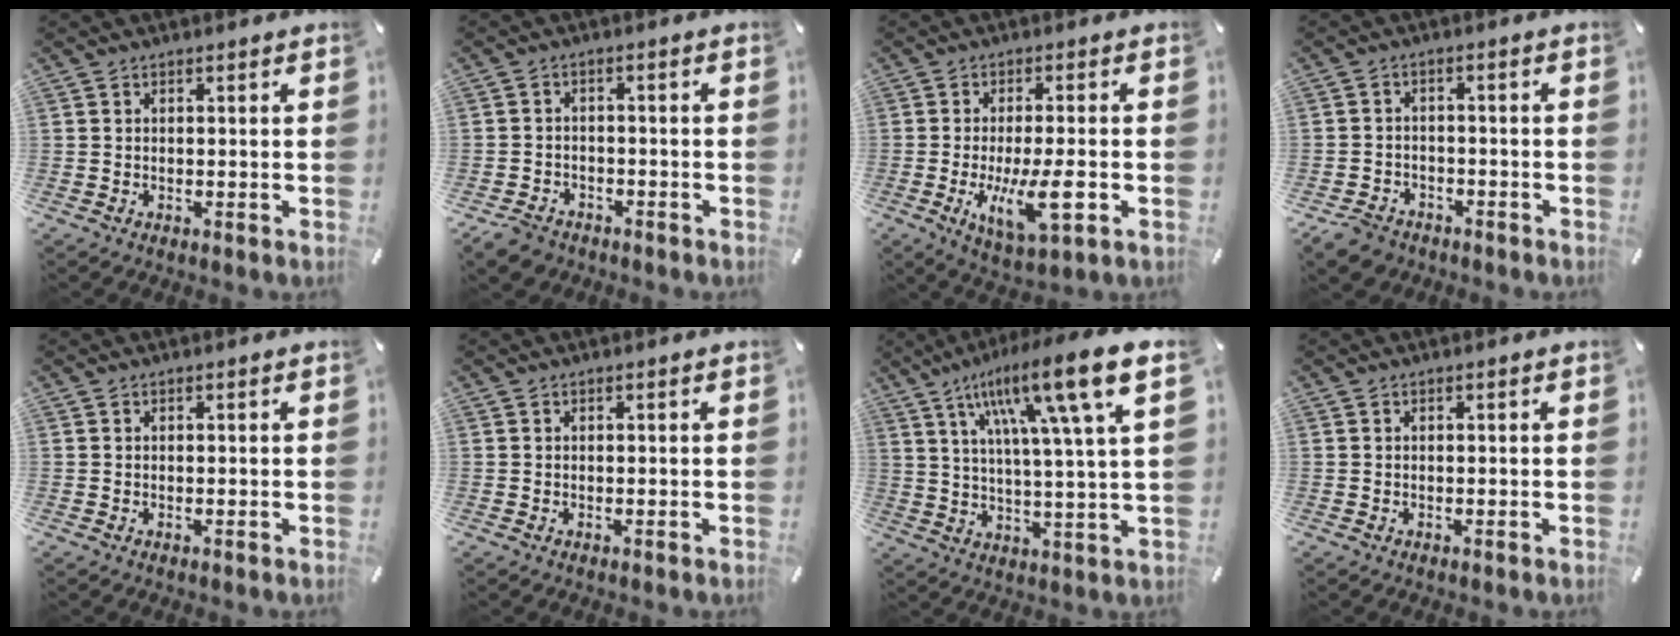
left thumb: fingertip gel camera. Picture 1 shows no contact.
{"total": 4.2, "force": [-3.3, 2.5, 0.8], "torque": [-0.024, 0.017, -0.066]}
{"total": 12.3, "force": [-2.9, 3.6, 11.4], "torque": [-0.216, -0.018, -0.047]}
{"total": 5.0, "force": [-3.9, 3.0, 1.0], "torque": [-0.031, 0.019, -0.078]}
{"total": 0.0}
{"total": 0.0}
{"total": 18.5, "force": [9.7, 2.5, 15.5], "torque": [-0.254, -0.041, 0.140]}
{"total": 0.0}